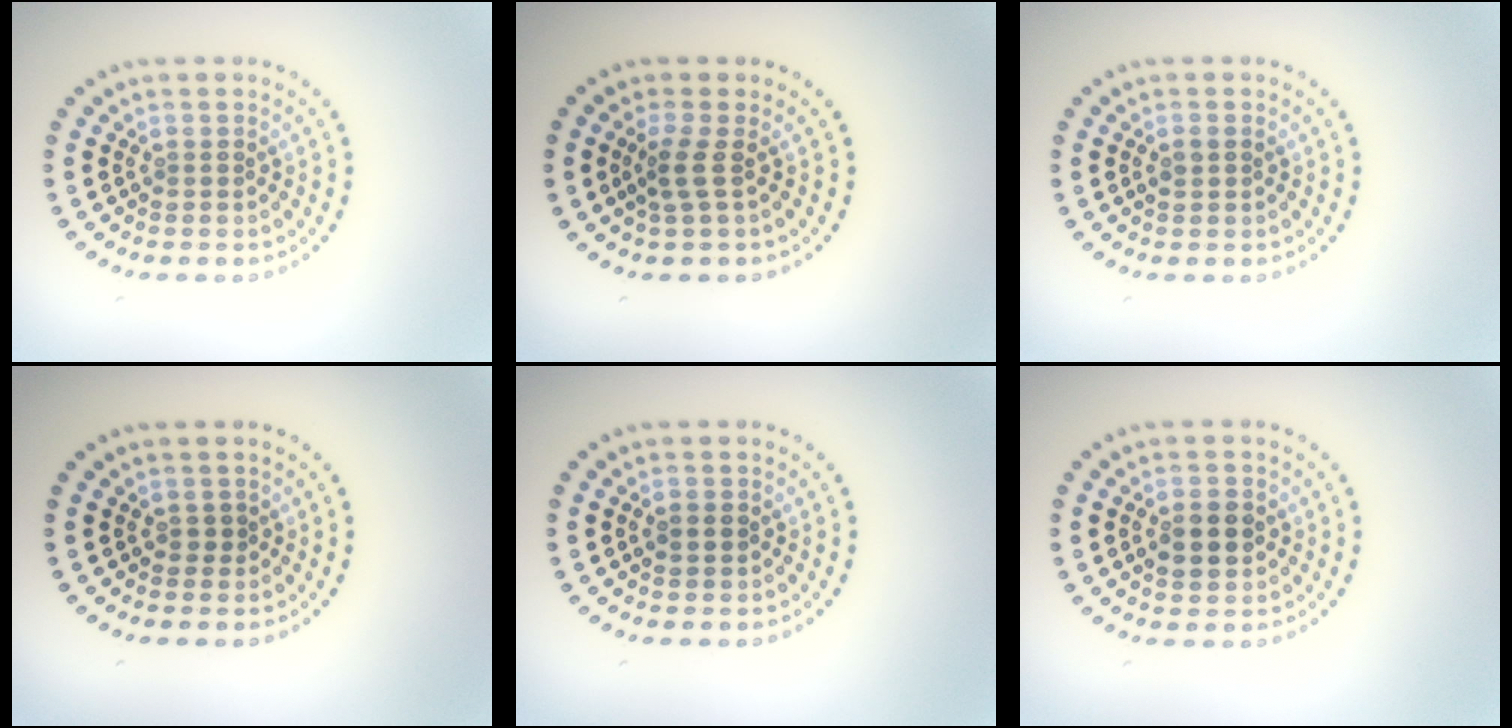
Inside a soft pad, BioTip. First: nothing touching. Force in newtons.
{"total": 1.7, "press": 1.2, "slide": 1.3}
{"total": 0.9, "press": 0.9, "slide": 0.3}
{"total": 0.6, "press": 0.6, "slide": 0.1}
{"total": 1.4, "press": 1.4, "slide": 0.1}
{"total": 2.8, "press": 2.7, "slide": 0.2}